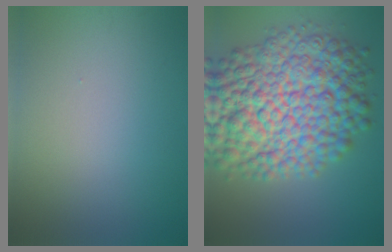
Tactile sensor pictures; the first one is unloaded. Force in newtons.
{"total": 13.4, "press": 13.4, "slide": 0.1}